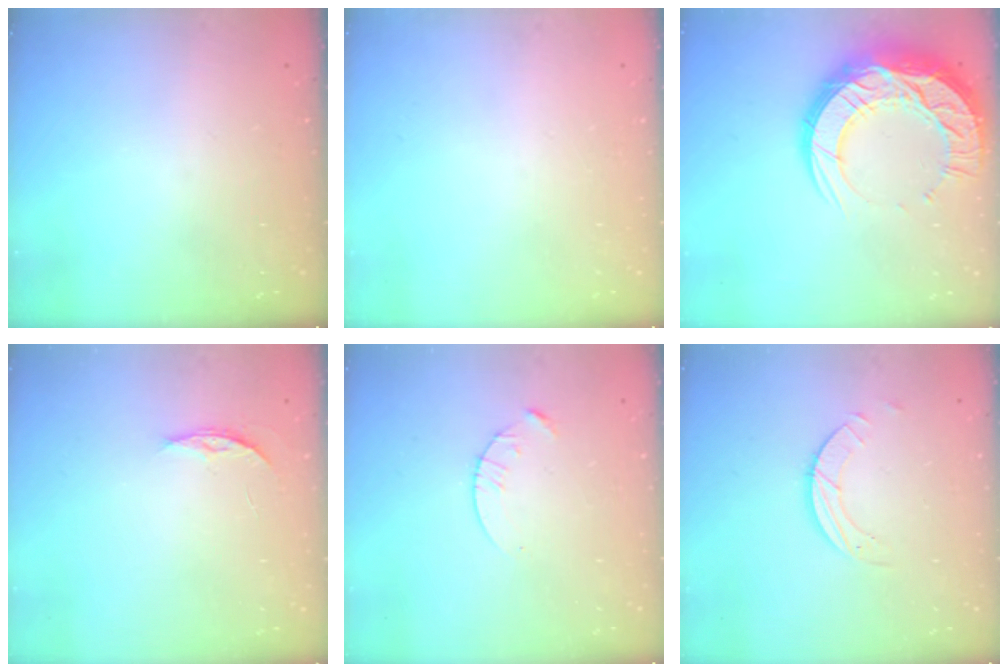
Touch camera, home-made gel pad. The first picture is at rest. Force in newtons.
{"total": 0.0}
{"total": 22.3, "press": 22.2, "slide": 1.9}
{"total": 3.5, "press": 3.5, "slide": 0.4}
{"total": 4.3, "press": 4.2, "slide": 0.5}
{"total": 3.2, "press": 3.1, "slide": 0.3}